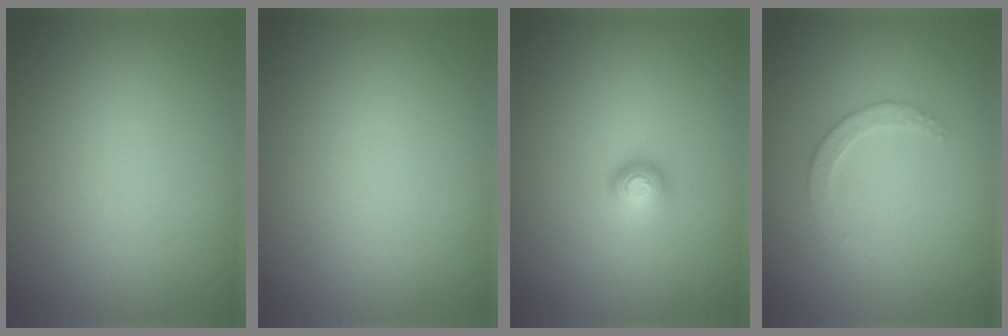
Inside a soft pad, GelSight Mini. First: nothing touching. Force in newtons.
{"total": 0.0}
{"total": 1.4, "press": 1.1, "slide": 1.0}
{"total": 1.9, "press": 1.8, "slide": 0.6}